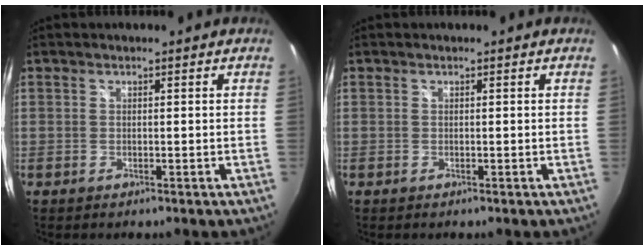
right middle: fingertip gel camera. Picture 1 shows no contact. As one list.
[{"total": 0.0}]